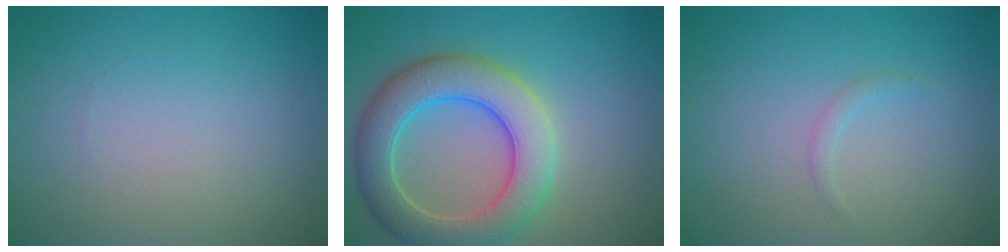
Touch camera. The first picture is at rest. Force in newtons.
{"total": 7.1, "press": 7.1, "slide": 0.5}
{"total": 0.7, "press": 0.7, "slide": 0.1}